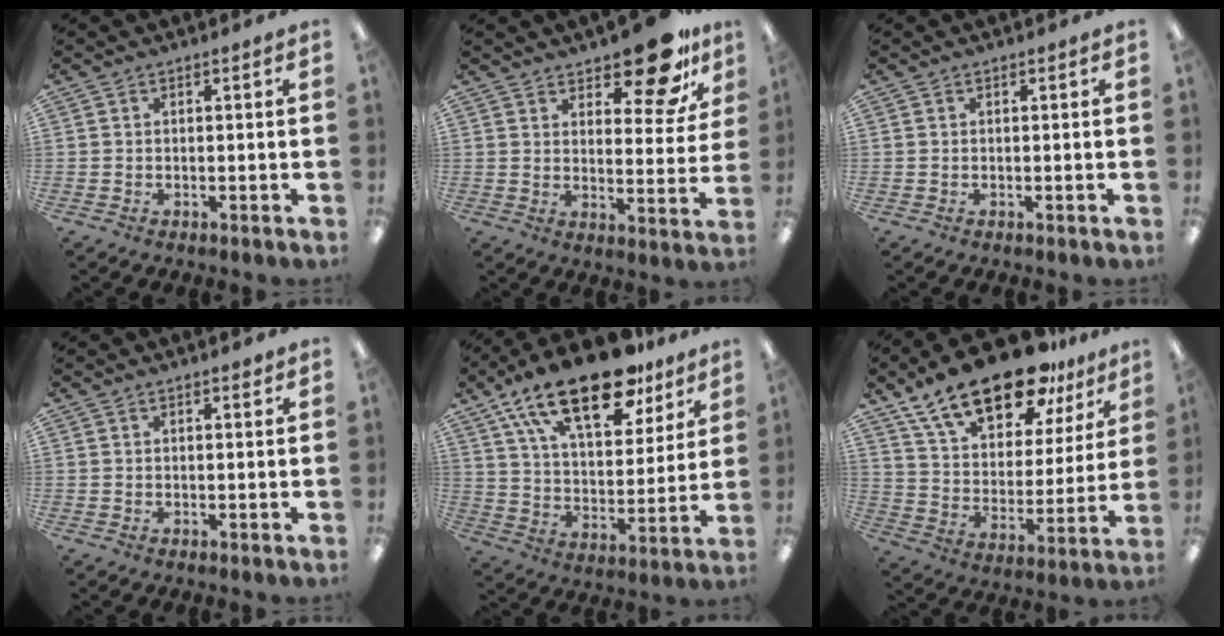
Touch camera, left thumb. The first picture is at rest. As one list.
[{"total": 14.0, "force": [10.7, 4.9, 7.5], "torque": [-0.089, -0.070, 0.181]}, {"total": 0.0}, {"total": 1.4, "force": [1.1, 0.4, 0.8], "torque": [-0.008, -0.003, 0.017]}, {"total": 23.6, "force": [16.1, 9.7, 14.3], "torque": [-0.238, -0.088, 0.276]}, {"total": 21.9, "force": [15.6, 9.2, 12.3], "torque": [-0.208, -0.092, 0.272]}]